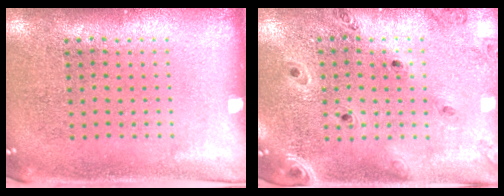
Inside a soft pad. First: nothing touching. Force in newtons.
{"total": 0.8, "press": 0.8, "slide": 0.1}